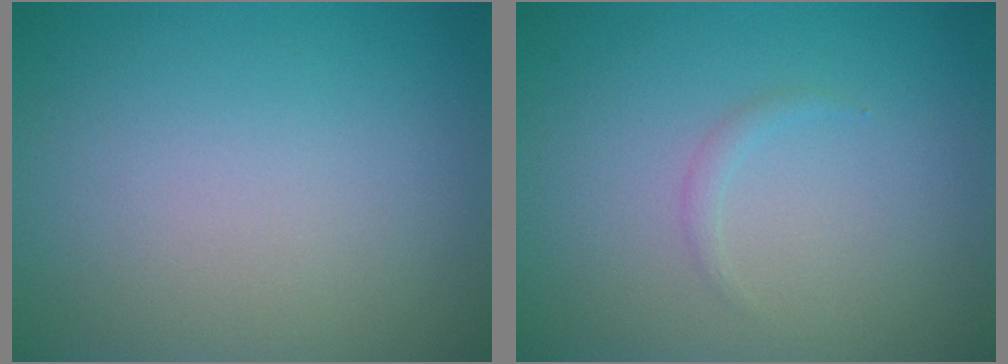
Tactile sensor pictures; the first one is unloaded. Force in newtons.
{"total": 0.7, "press": 0.7, "slide": 0.1}